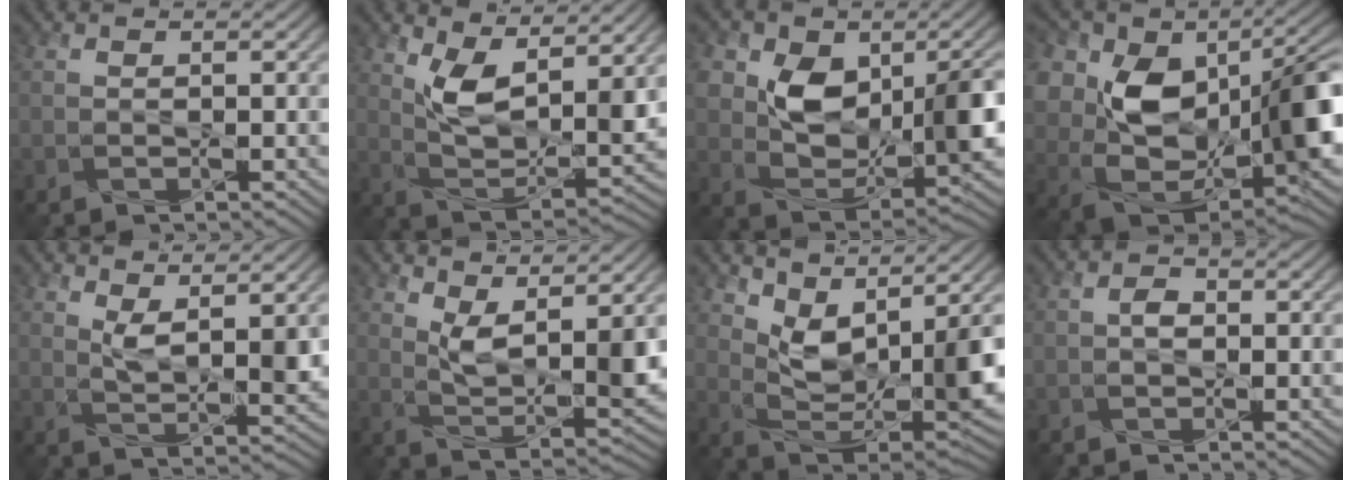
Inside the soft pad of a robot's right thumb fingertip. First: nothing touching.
{"total": 9.4, "force": [4.3, 4.1, 7.3], "torque": [-0.146, -0.013, 0.087]}
{"total": 10.2, "force": [1.9, 6.9, 7.3], "torque": [-0.125, -0.011, 0.037]}
{"total": 16.9, "force": [1.9, 11.5, 12.2], "torque": [-0.188, -0.020, 0.046]}
{"total": 4.9, "force": [2.5, 1.4, 4.0], "torque": [-0.081, -0.010, 0.052]}
{"total": 7.6, "force": [3.7, 2.5, 6.1], "torque": [-0.118, -0.009, 0.077]}
{"total": 9.6, "force": [4.8, 3.9, 7.4], "torque": [-0.142, -0.007, 0.096]}
{"total": 1.4, "force": [-0.2, 1.0, 1.0], "torque": [-0.017, 0.001, -0.007]}